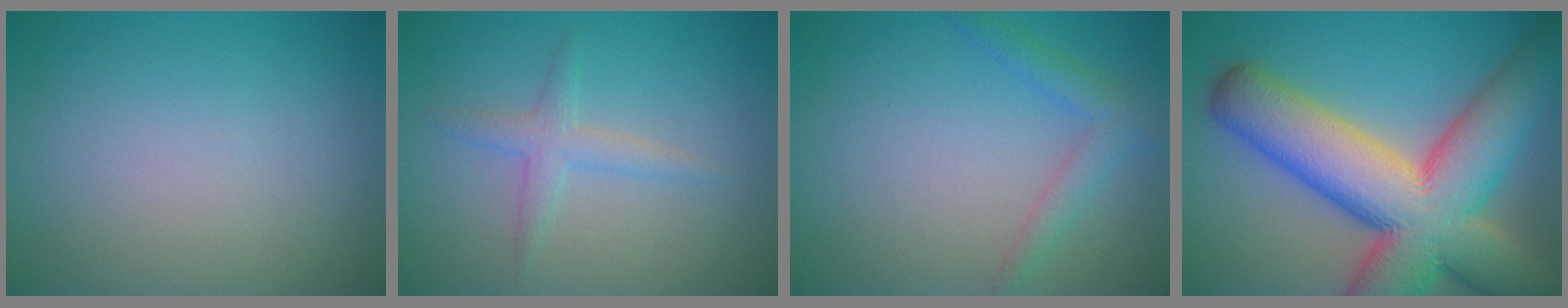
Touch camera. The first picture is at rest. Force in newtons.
{"total": 2.0, "press": 2.0, "slide": 0.1}
{"total": 2.3, "press": 2.3, "slide": 0.2}
{"total": 15.7, "press": 15.7, "slide": 1.1}